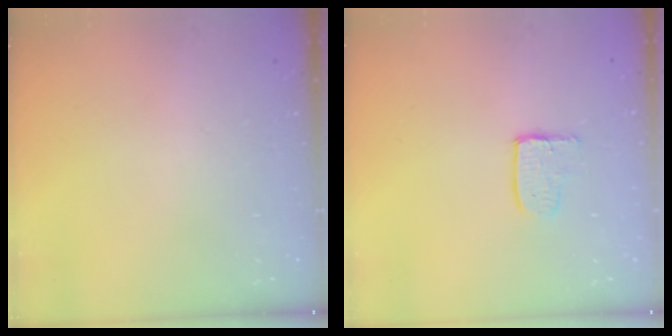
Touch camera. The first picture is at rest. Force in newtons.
{"total": 5.5, "press": 5.5, "slide": 0.2}